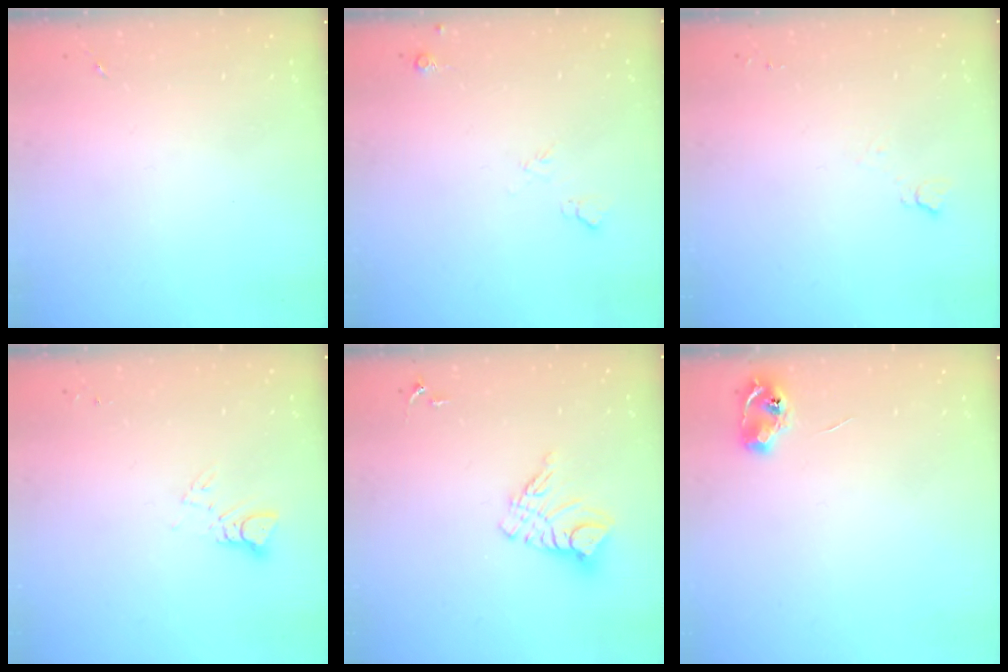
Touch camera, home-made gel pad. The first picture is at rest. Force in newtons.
{"total": 4.6, "press": 4.5, "slide": 0.8}
{"total": 4.1, "press": 4.0, "slide": 0.6}
{"total": 3.2, "press": 3.2, "slide": 0.0}
{"total": 10.3, "press": 10.3, "slide": 0.9}
{"total": 6.0, "press": 6.0, "slide": 0.7}